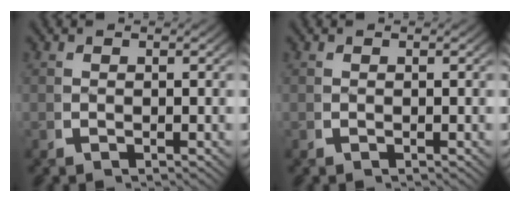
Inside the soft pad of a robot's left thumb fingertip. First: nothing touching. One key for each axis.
{"total": 0.0}